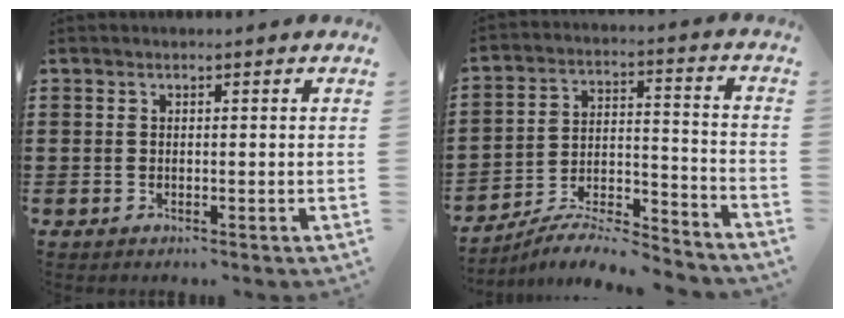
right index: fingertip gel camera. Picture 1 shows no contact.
{"total": 7.8, "force": [-7.2, 1.1, 2.7], "torque": [-0.036, 0.012, -0.138]}